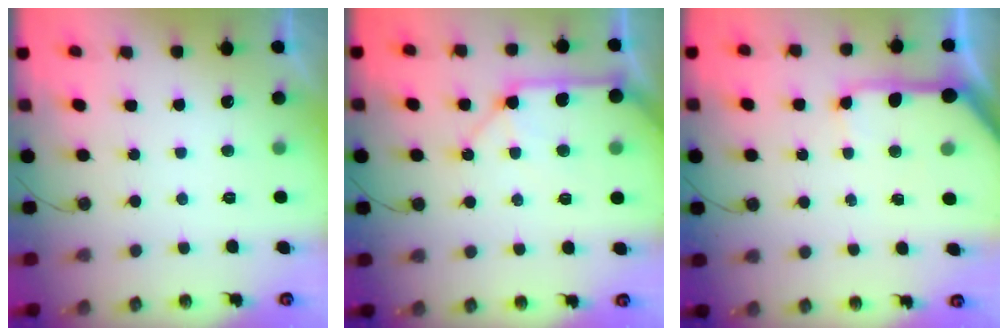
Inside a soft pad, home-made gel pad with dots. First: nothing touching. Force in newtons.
{"total": 11.6, "press": 11.4, "slide": 1.9}
{"total": 11.5, "press": 11.5, "slide": 1.3}